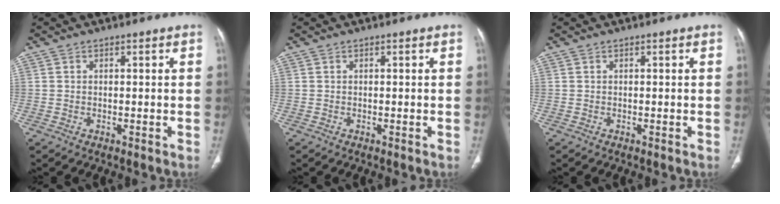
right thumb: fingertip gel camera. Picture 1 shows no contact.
{"total": 0.0}
{"total": 0.0}